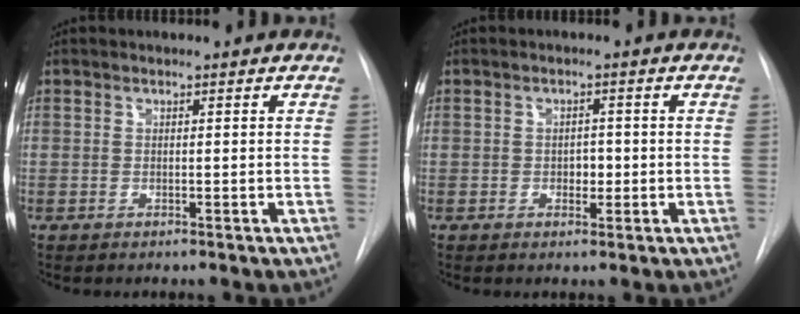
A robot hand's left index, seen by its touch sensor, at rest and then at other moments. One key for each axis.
{"total": 2.2, "fx": -1.3, "fy": 1.2, "fz": 1.3, "tx": -0.015, "ty": -0.002, "tz": -0.018}